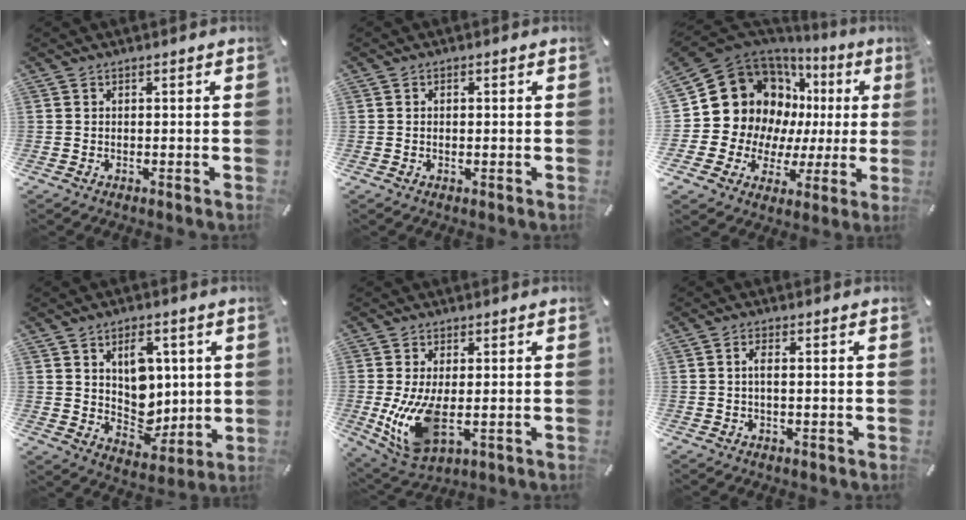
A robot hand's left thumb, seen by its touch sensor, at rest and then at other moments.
{"total": 0.9, "force": [-0.1, 0.5, 0.8], "torque": [-0.016, 0.001, -0.002]}
{"total": 19.2, "force": [6.1, 15.6, 9.3], "torque": [-0.169, -0.054, 0.132]}
{"total": 7.4, "force": [2.5, 5.8, 3.9], "torque": [-0.035, -0.016, 0.039]}
{"total": 12.6, "force": [-0.4, 6.7, 10.6], "torque": [-0.218, -0.030, -0.005]}
{"total": 2.2, "force": [0.1, 0.6, 2.2], "torque": [-0.040, 0.000, 0.000]}